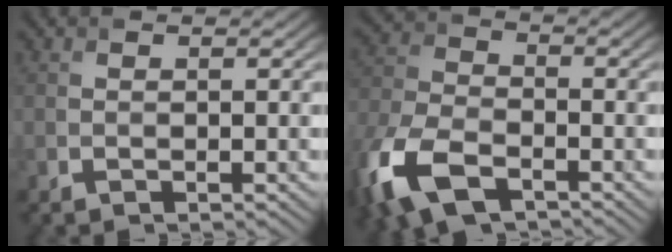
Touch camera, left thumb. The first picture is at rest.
{"total": 12.5, "force": [-6.8, 6.5, 8.3], "torque": [-0.219, -0.030, -0.139]}